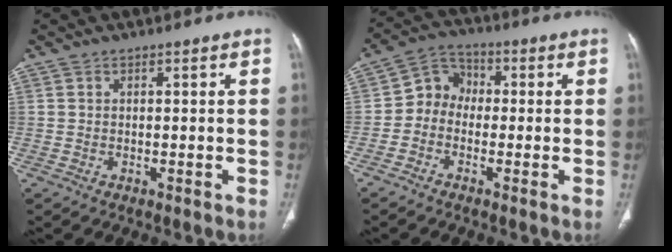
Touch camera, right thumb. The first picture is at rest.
{"total": 6.0, "force": [-1.2, 5.1, 2.8], "torque": [-0.025, 0.025, -0.042]}